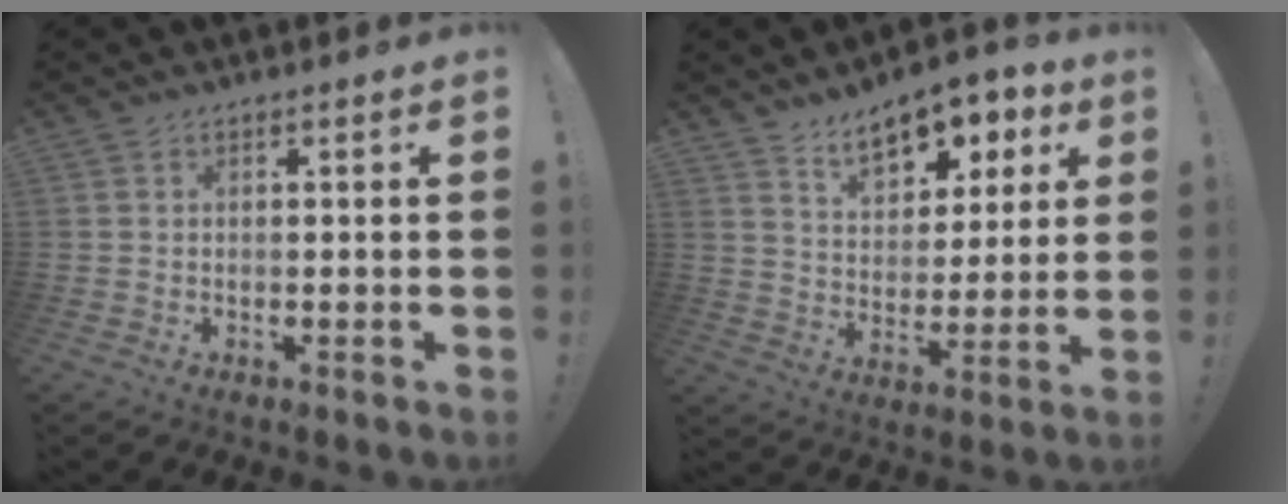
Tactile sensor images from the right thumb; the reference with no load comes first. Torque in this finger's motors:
{"motor_torque": [0.12, 0.29, 0.48, 0.29, 0.25]}